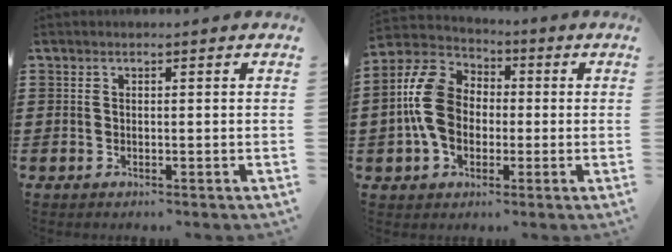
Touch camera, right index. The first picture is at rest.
{"total": 11.8, "force": [-0.6, 8.7, 7.9], "torque": [-0.200, 0.017, -0.015]}